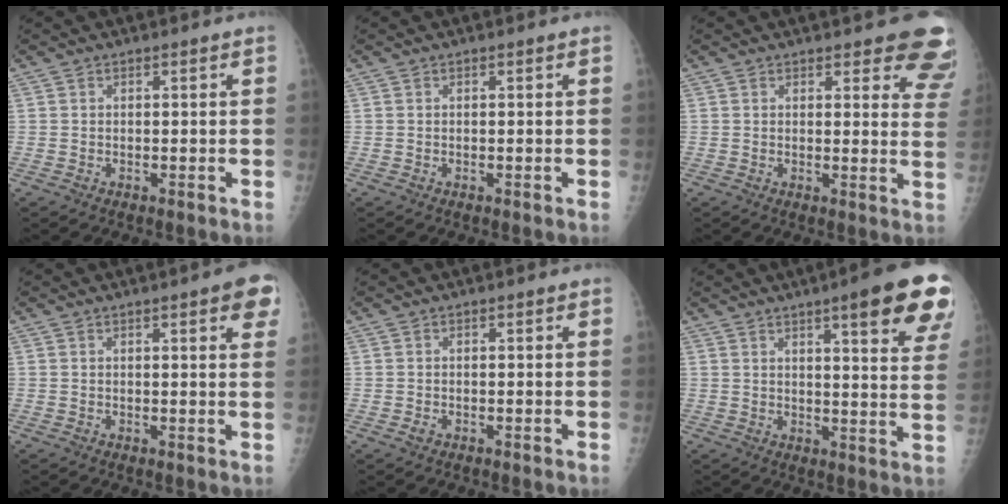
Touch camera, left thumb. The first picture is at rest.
{"total": 0.0}
{"total": 10.3, "force": [8.5, 3.4, 4.7], "torque": [-0.004, -0.044, 0.072]}
{"total": 5.3, "force": [2.5, 1.2, 4.4], "torque": [-0.040, -0.005, 0.025]}
{"total": 0.5, "force": [-0.3, 0.4, 0.3], "torque": [-0.001, 0.000, -0.004]}
{"total": 16.5, "force": [9.4, 2.9, 13.2], "torque": [-0.142, -0.038, 0.112]}